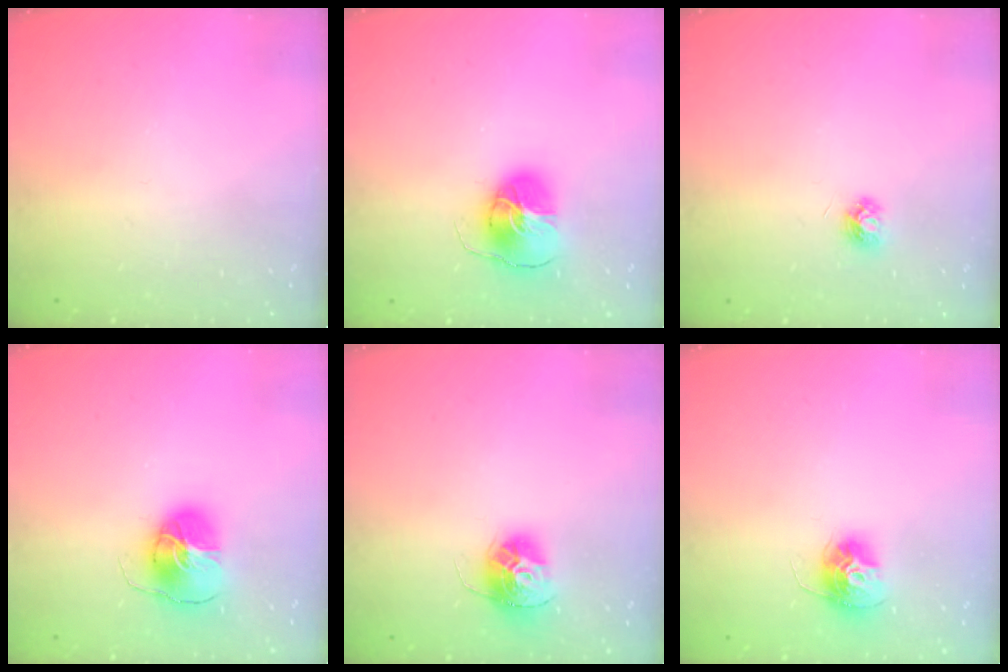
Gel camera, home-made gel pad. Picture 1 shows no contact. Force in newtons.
{"total": 9.1, "press": 9.1, "slide": 0.8}
{"total": 4.2, "press": 4.2, "slide": 0.3}
{"total": 9.1, "press": 9.1, "slide": 0.8}
{"total": 13.4, "press": 13.4, "slide": 1.2}
{"total": 12.1, "press": 12.1, "slide": 1.1}